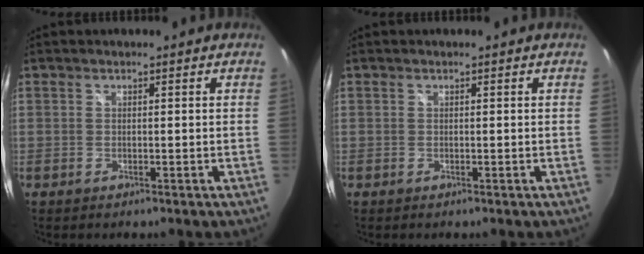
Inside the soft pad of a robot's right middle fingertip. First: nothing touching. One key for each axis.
{"total": 0.0}